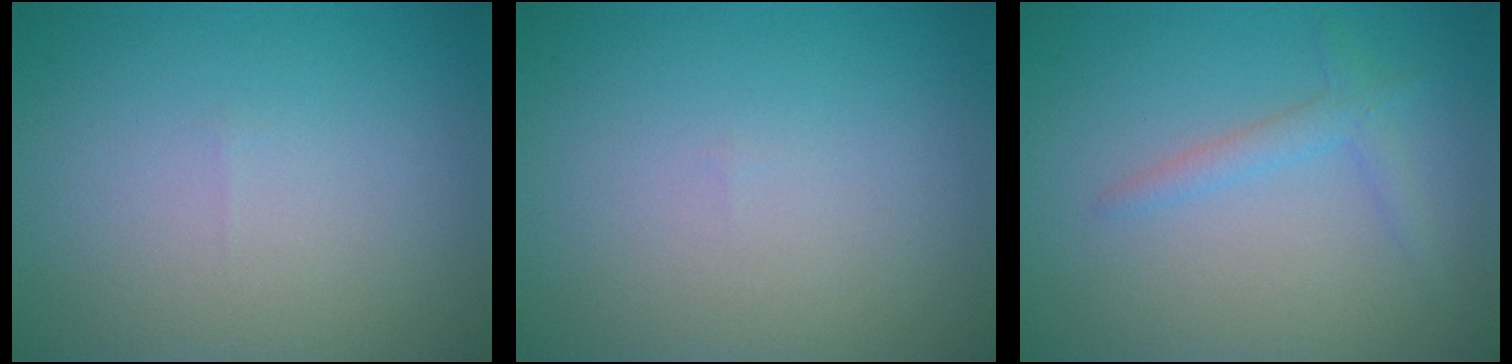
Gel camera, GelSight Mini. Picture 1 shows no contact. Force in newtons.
{"total": 0.0}
{"total": 1.6, "press": 1.6, "slide": 0.1}